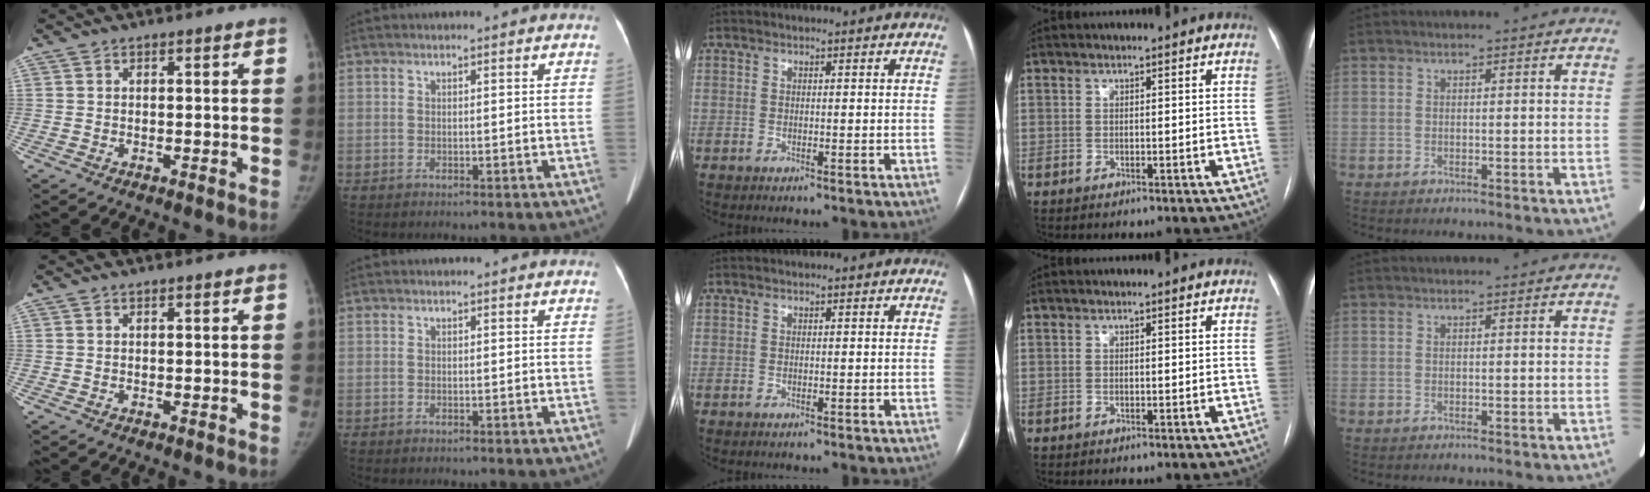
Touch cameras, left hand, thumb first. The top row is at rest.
{}